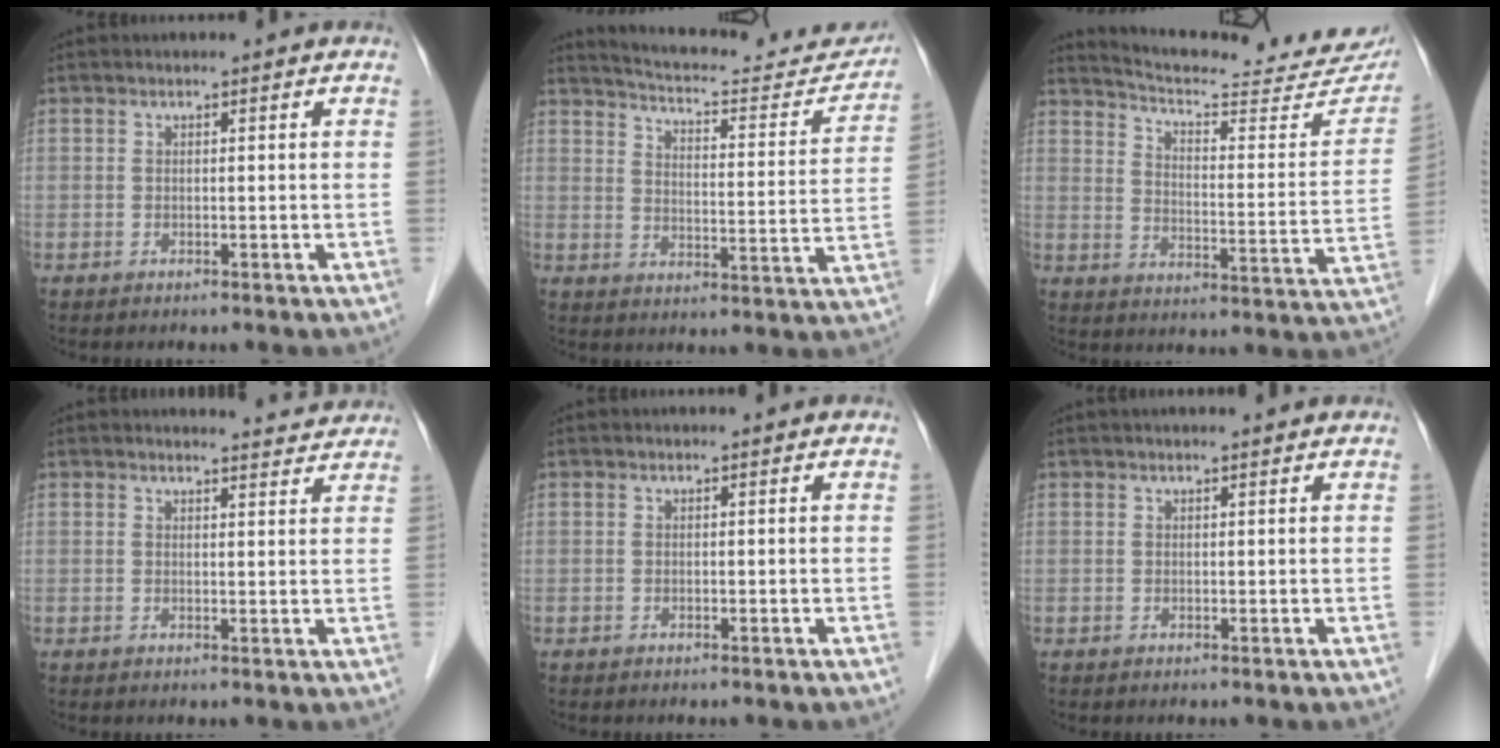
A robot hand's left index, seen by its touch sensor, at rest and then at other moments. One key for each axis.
{"total": 18.4, "fx": 17.5, "fy": 3.1, "fz": 5.0, "tx": -0.065, "ty": -0.032, "tz": 0.223}
{"total": 23.4, "fx": 21.8, "fy": 3.3, "fz": 8.1, "tx": -0.115, "ty": -0.068, "tz": 0.270}
{"total": 4.5, "fx": 4.5, "fy": 0.3, "fz": 0.2, "tx": -0.009, "ty": -0.003, "tz": 0.043}
{"total": 0.0}
{"total": 3.9, "fx": 3.7, "fy": 0.2, "fz": 1.4, "tx": -0.015, "ty": 0.025, "tz": 0.041}